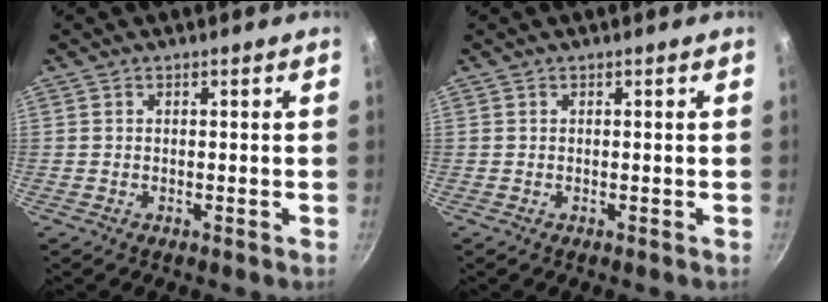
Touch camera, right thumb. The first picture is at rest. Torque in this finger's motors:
{"motor_torque": [-0.01, 0.00, 0.07, -0.08, 0.03]}